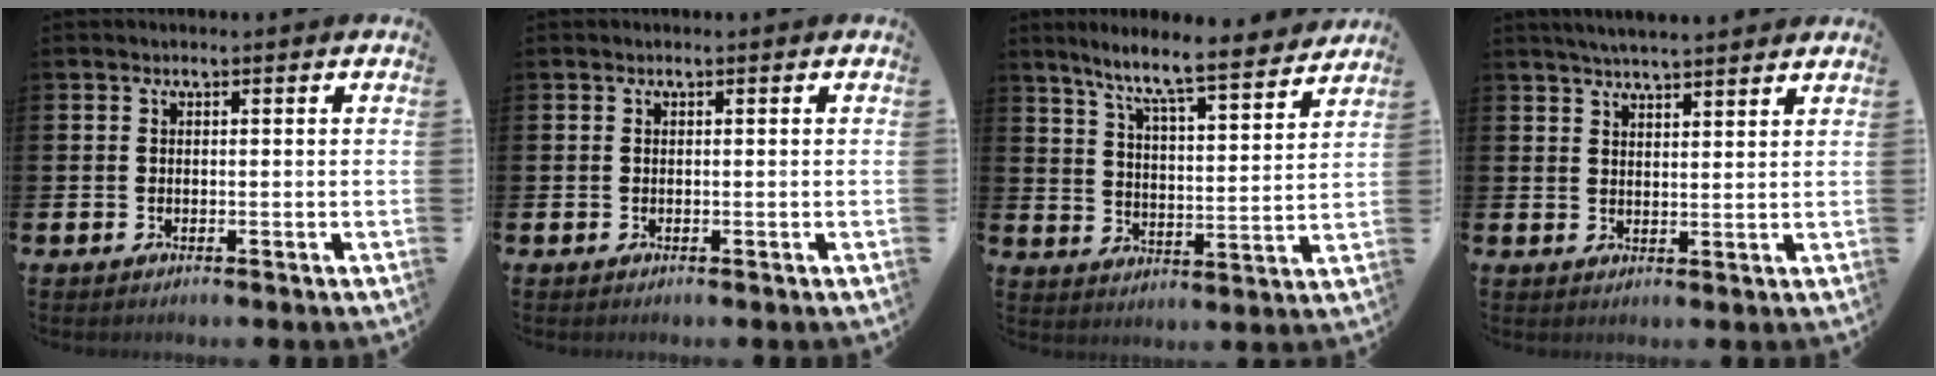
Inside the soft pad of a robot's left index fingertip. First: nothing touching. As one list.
[{"total": 0.0}, {"total": 8.2, "force": [7.5, 0.2, 3.4], "torque": [-0.091, -0.056, 0.124]}, {"total": 4.2, "force": [4.2, -0.1, 0.8], "torque": [-0.023, -0.016, 0.075]}]